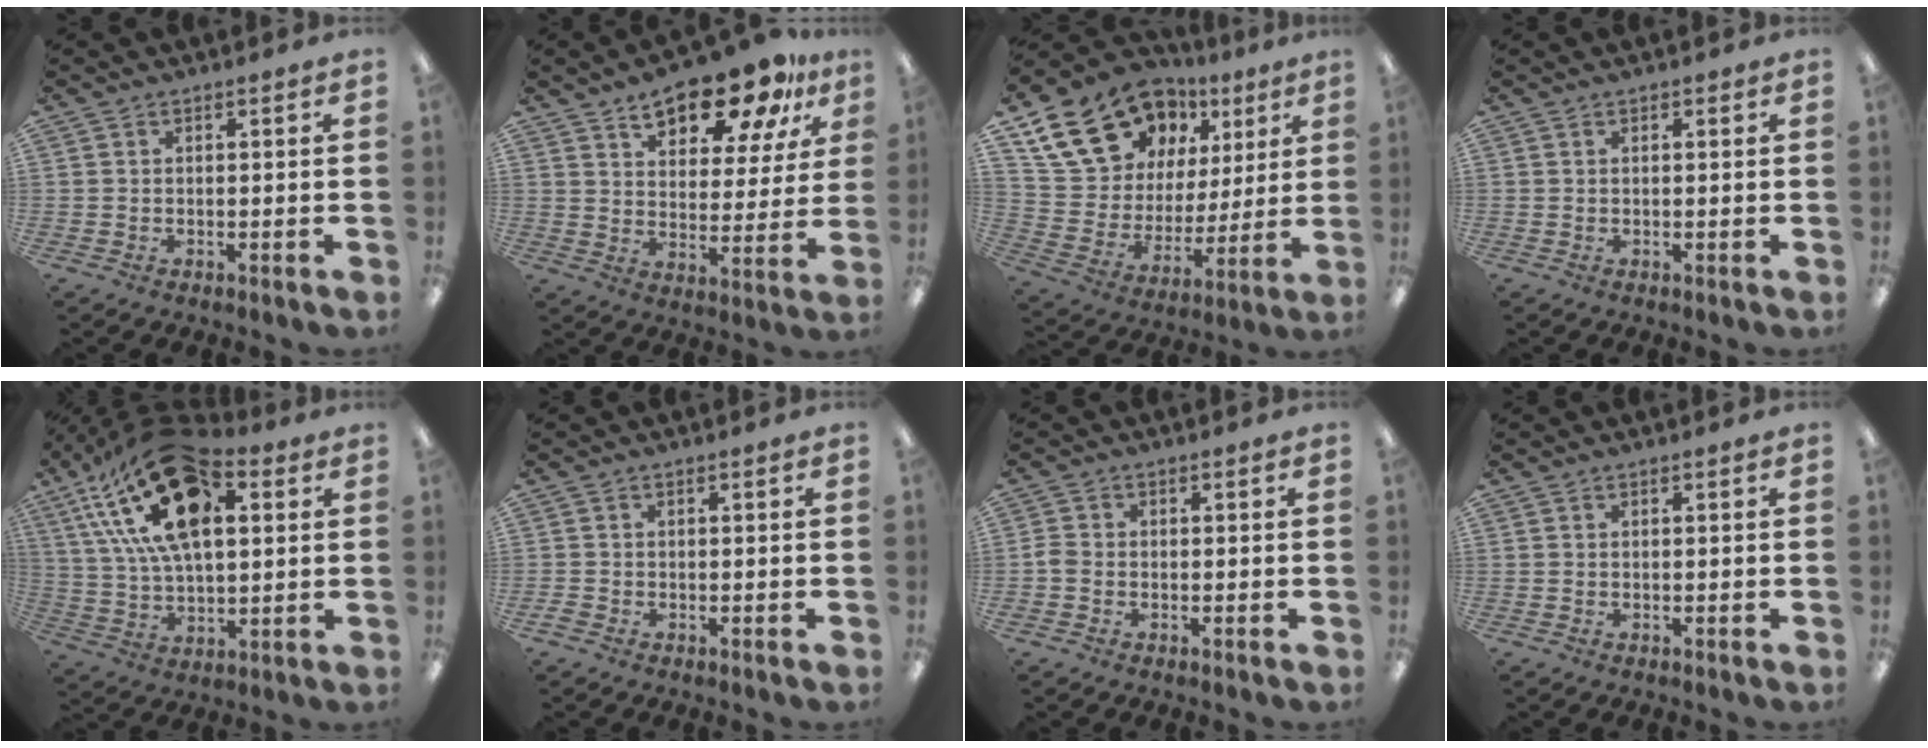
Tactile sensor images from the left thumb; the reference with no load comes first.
{"total": 14.4, "force": [10.7, 6.2, 7.5], "torque": [-0.107, -0.055, 0.186]}
{"total": 19.4, "force": [13.0, 12.0, 7.9], "torque": [-0.151, -0.069, 0.245]}
{"total": 0.0}
{"total": 24.2, "force": [11.3, 12.6, 17.3], "torque": [-0.325, -0.037, 0.190]}
{"total": 1.1, "force": [-0.7, 0.7, 0.5], "torque": [-0.008, 0.002, -0.013]}
{"total": 1.8, "force": [-0.7, 1.3, 0.9], "torque": [-0.017, 0.004, -0.013]}
{"total": 0.0}